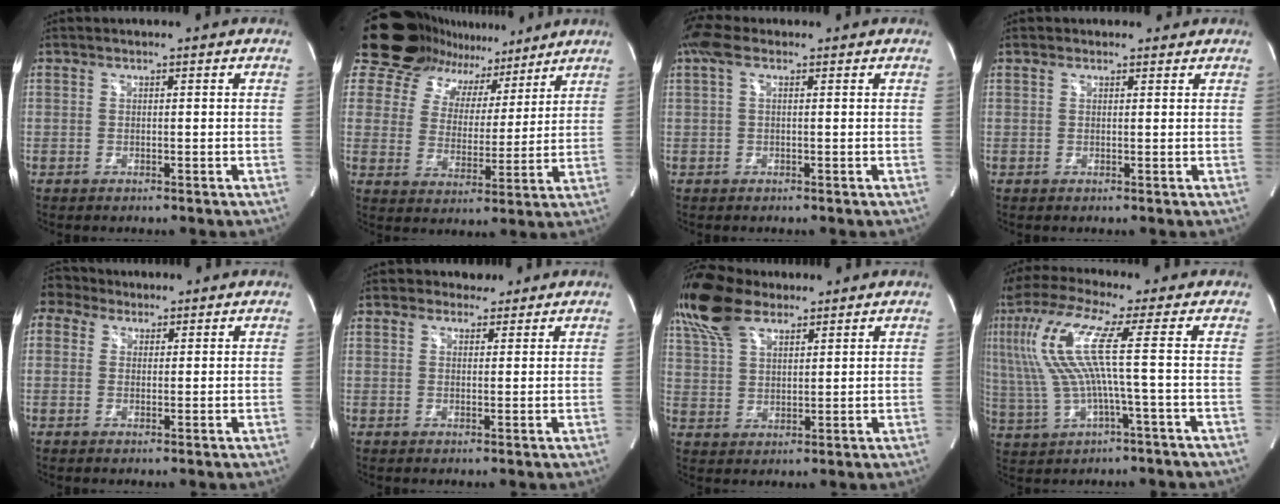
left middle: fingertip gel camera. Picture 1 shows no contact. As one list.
[{"total": 16.8, "force": [13.2, 9.0, 5.2], "torque": [-0.097, 0.033, 0.197]}, {"total": 3.5, "force": [1.9, 1.4, 2.6], "torque": [-0.067, 0.034, 0.034]}, {"total": 1.4, "force": [1.1, 1.0, -0.2], "torque": [0.009, 0.009, 0.011]}, {"total": 2.8, "force": [2.4, 1.5, -0.5], "torque": [0.001, 0.020, 0.047]}, {"total": 2.6, "force": [2.1, 1.5, -0.2], "torque": [0.012, 0.006, 0.028]}, {"total": 9.4, "force": [7.3, 3.9, 4.5], "torque": [-0.104, 0.029, 0.150]}, {"total": 16.4, "force": [3.0, 1.8, 16.0], "torque": [-0.370, 0.023, 0.054]}]